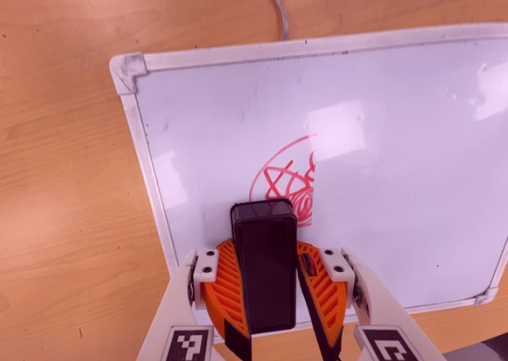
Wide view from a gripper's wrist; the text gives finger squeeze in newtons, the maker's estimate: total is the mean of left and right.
{"total": 14.0, "left": 16.0, "right": 12.0}